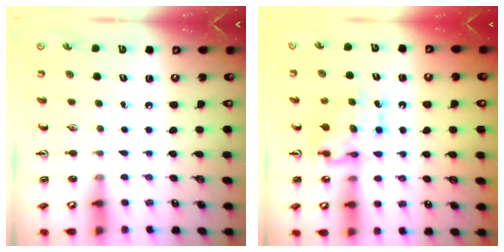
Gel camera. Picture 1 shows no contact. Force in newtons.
{"total": 6.8, "press": 6.8, "slide": 0.5}